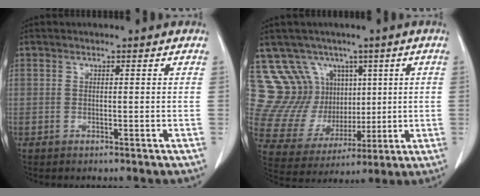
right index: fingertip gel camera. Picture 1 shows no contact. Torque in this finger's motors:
{"motor_torque": [-0.72, 0.71, -0.32, -0.07]}